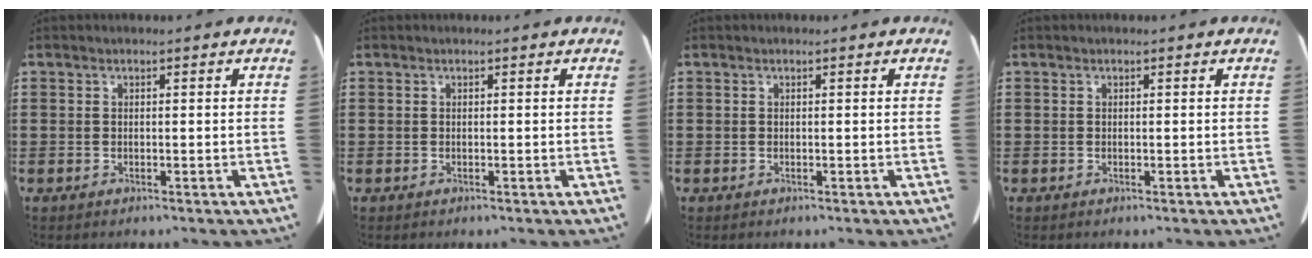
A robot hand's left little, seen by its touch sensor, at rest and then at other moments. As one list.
[{"total": 0.0}, {"total": 0.0}, {"total": 0.0}]